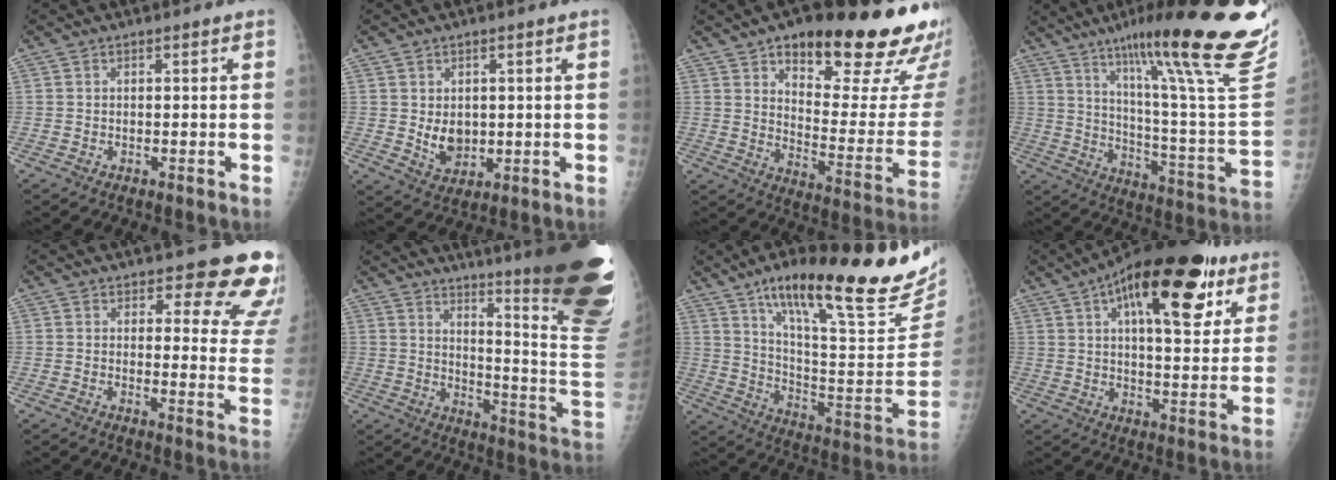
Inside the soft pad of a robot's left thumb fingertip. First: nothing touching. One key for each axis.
{"total": 5.3, "fx": 0.5, "fy": 4.0, "fz": 3.5, "tx": -0.038, "ty": -0.012, "tz": 0.024}
{"total": 28.9, "fx": 17.1, "fy": 9.5, "fz": 21.3, "tx": -0.246, "ty": -0.065, "tz": 0.244}
{"total": 31.5, "fx": 21.6, "fy": 2.9, "fz": 22.8, "tx": -0.303, "ty": -0.112, "tz": 0.316}
{"total": 14.6, "fx": 11.7, "fy": 4.8, "fz": 7.3, "tx": -0.033, "ty": -0.078, "tz": 0.115}
{"total": 30.3, "fx": 19.3, "fy": 3.6, "fz": 23.0, "tx": -0.215, "ty": -0.125, "tz": 0.255}
{"total": 30.2, "fx": 19.8, "fy": 6.7, "fz": 21.8, "tx": -0.295, "ty": -0.076, "tz": 0.304}
{"total": 24.7, "fx": 12.6, "fy": 9.8, "fz": 18.9, "tx": -0.258, "ty": -0.010, "tz": 0.184}